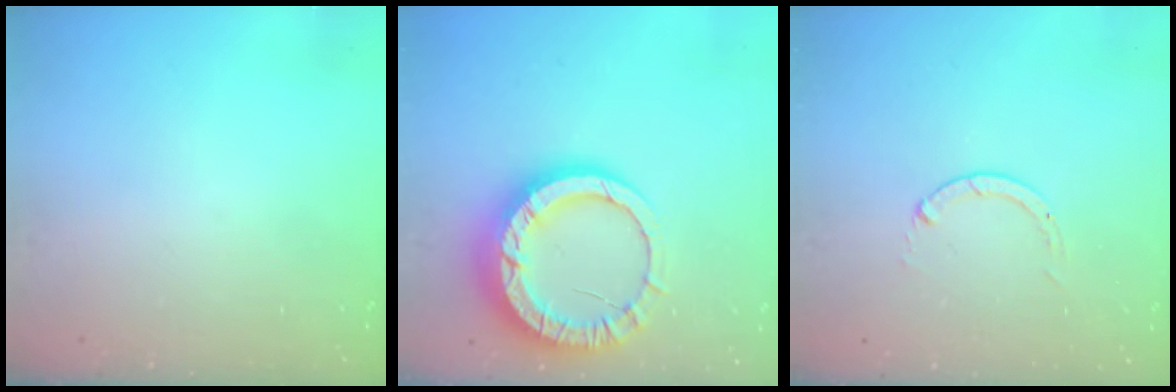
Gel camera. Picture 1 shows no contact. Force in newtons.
{"total": 14.9, "press": 14.8, "slide": 1.5}
{"total": 0.0}